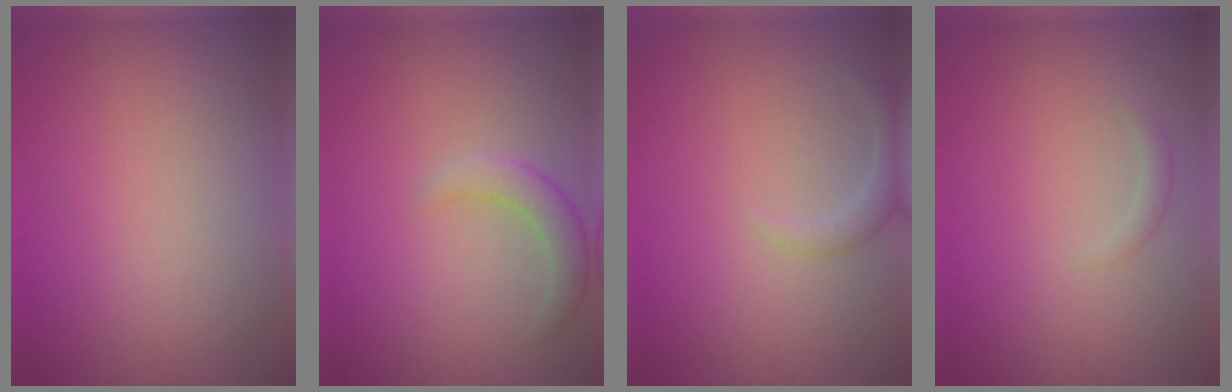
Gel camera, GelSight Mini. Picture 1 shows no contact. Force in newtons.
{"total": 2.5, "press": 2.5, "slide": 0.2}
{"total": 1.9, "press": 1.9, "slide": 0.2}
{"total": 0.8, "press": 0.8, "slide": 0.1}